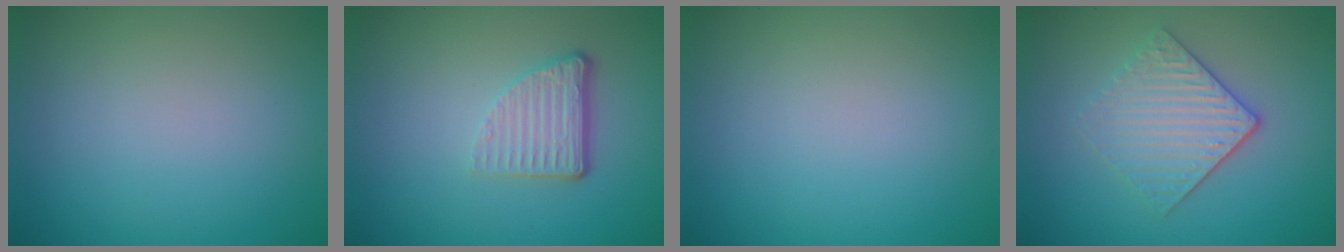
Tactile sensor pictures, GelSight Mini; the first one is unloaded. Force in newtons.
{"total": 3.7, "press": 2.5, "slide": 2.8}
{"total": 0.0}
{"total": 3.6, "press": 3.1, "slide": 1.8}